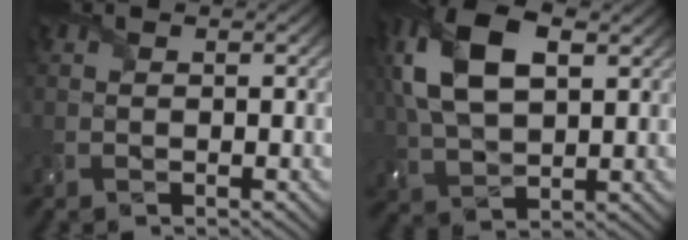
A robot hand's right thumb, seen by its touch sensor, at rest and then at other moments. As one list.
[{"total": 13.3, "force": [4.1, 7.4, 10.3], "torque": [-0.253, 0.020, 0.077]}]